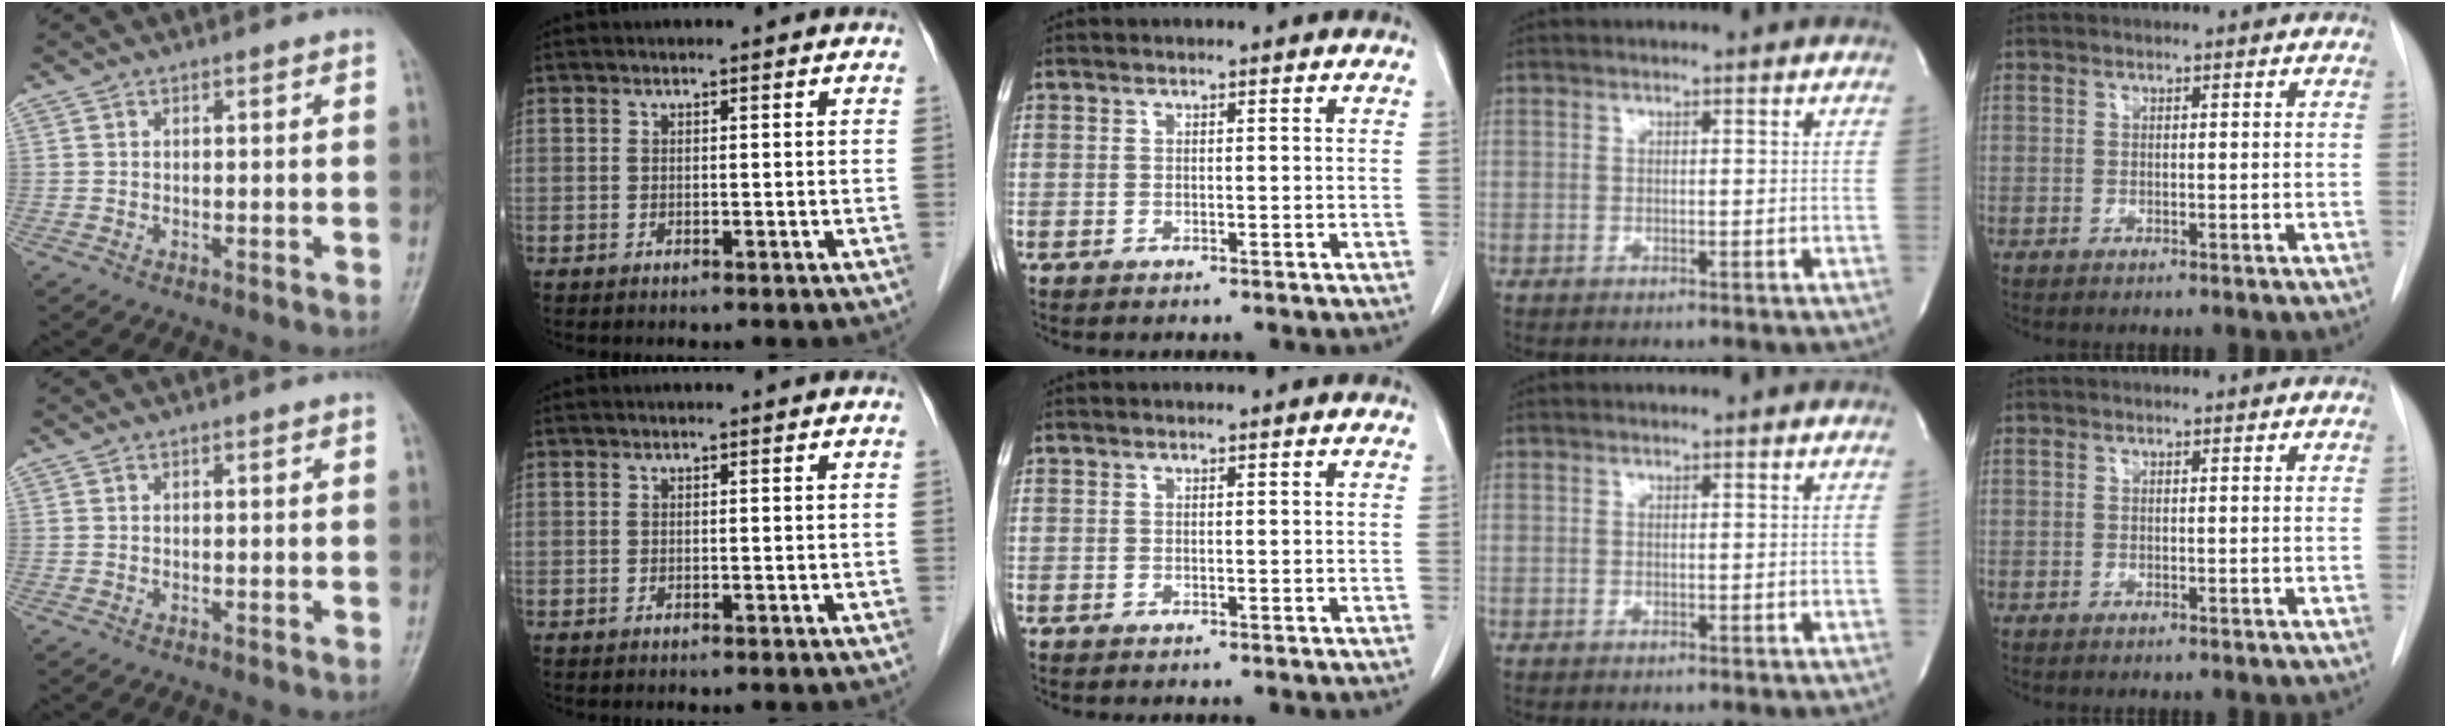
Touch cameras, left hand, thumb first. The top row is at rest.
{}